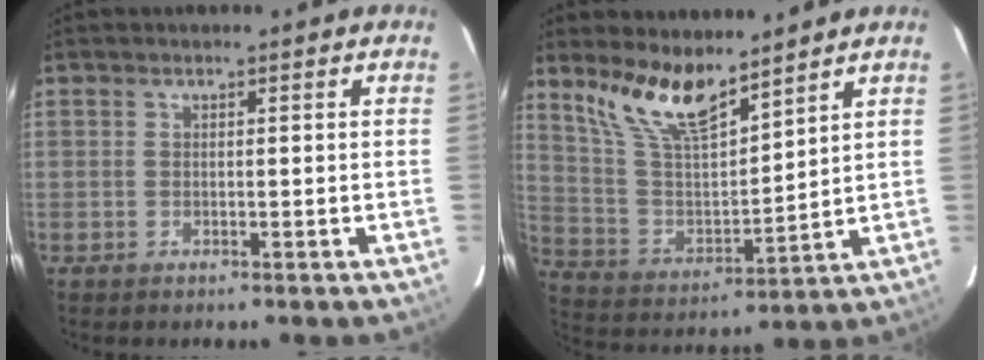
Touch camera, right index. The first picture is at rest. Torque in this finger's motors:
{"motor_torque": [0.77, 1.00, 0.29, 0.10]}